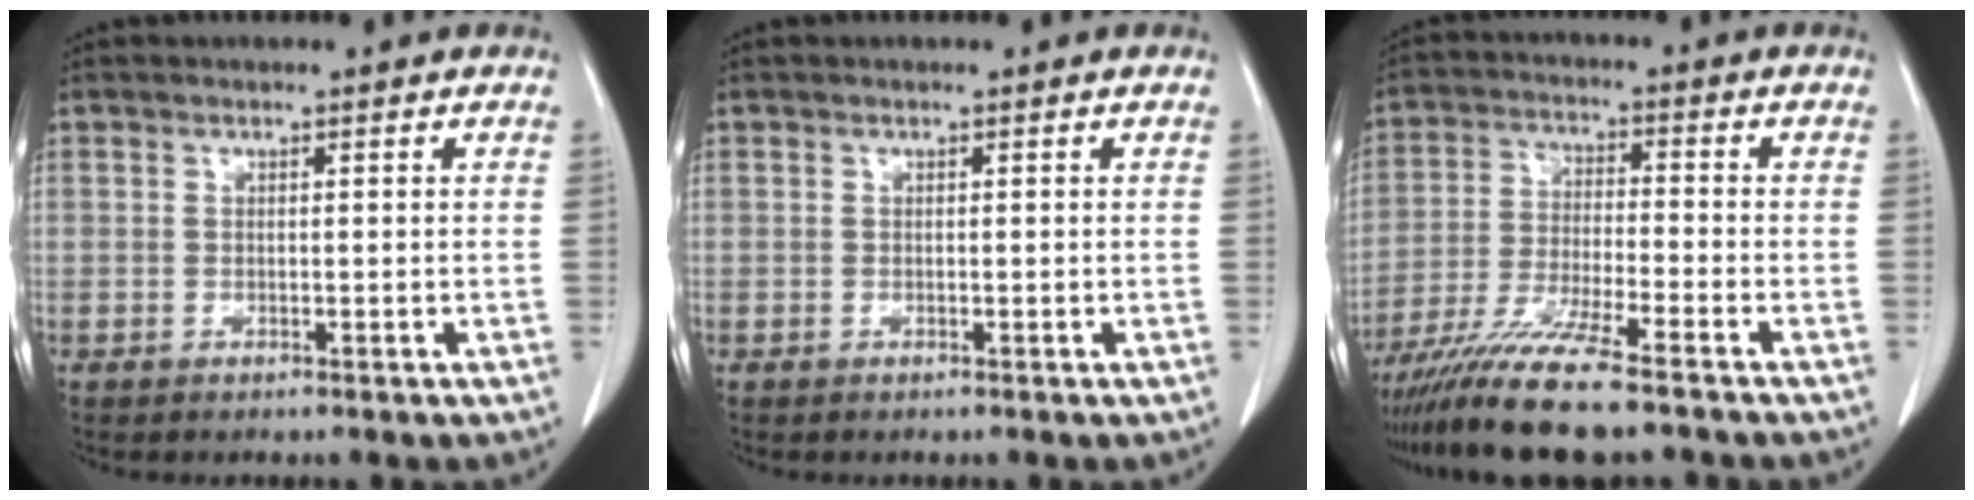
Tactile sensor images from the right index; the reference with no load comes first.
{"total": 0.0}
{"total": 11.6, "force": [-9.3, -0.2, 7.0], "torque": [-0.128, -0.031, -0.164]}